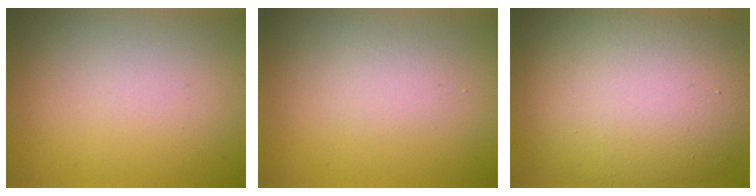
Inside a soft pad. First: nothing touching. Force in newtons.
{"total": 1.2, "press": 1.2, "slide": 0.0}
{"total": 14.5, "press": 14.5, "slide": 1.0}